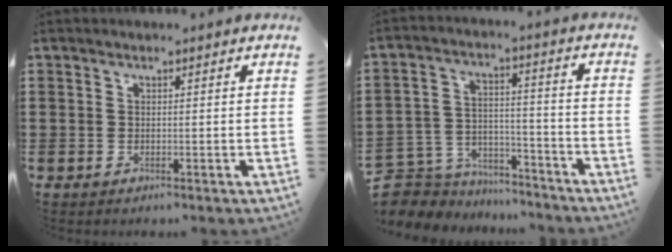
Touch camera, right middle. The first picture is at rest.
{"total": 6.3, "force": [-5.7, 2.8, 0.3], "torque": [-0.027, 0.010, -0.119]}